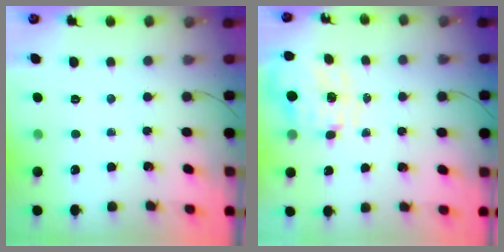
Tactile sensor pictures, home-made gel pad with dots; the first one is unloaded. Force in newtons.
{"total": 2.9, "press": 2.7, "slide": 1.2}